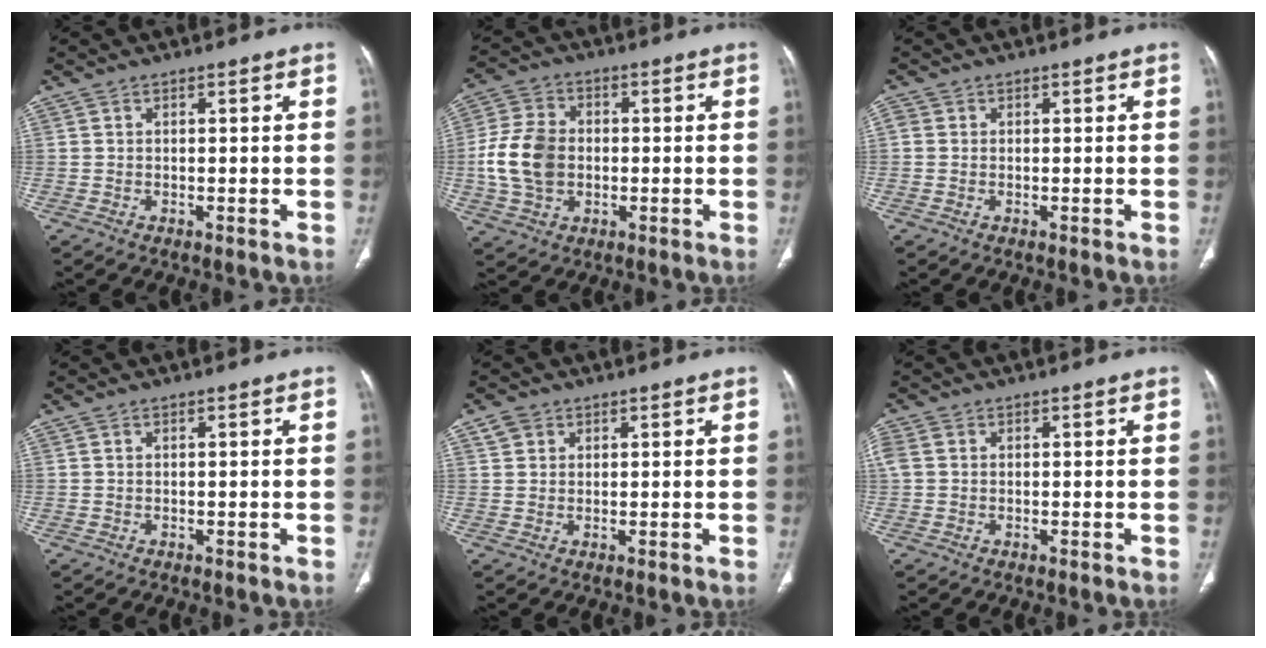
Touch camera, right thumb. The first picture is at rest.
{"total": 11.4, "force": [-0.7, 8.4, 7.6], "torque": [-0.139, 0.012, -0.015]}
{"total": 1.0, "force": [0.0, 0.9, 0.4], "torque": [-0.003, 0.001, -0.002]}
{"total": 0.0}
{"total": 2.6, "force": [1.3, 2.1, 0.7], "torque": [-0.002, -0.001, 0.022]}
{"total": 2.4, "force": [0.3, 1.9, 1.4], "torque": [-0.048, 0.011, 0.008]}